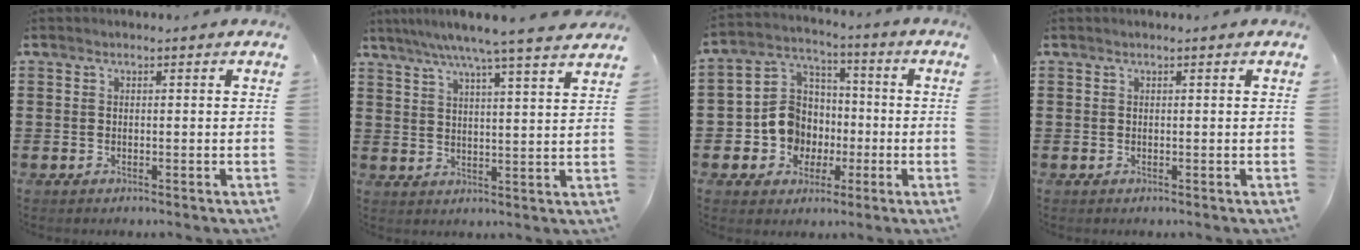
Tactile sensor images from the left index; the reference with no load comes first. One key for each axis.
{"total": 6.6, "fx": 5.6, "fy": -1.0, "fz": 3.4, "tx": -0.083, "ty": -0.025, "tz": 0.095}
{"total": 9.4, "fx": -1.7, "fy": 8.7, "fz": 3.3, "tx": -0.119, "ty": 0.005, "tz": -0.031}
{"total": 0.0}